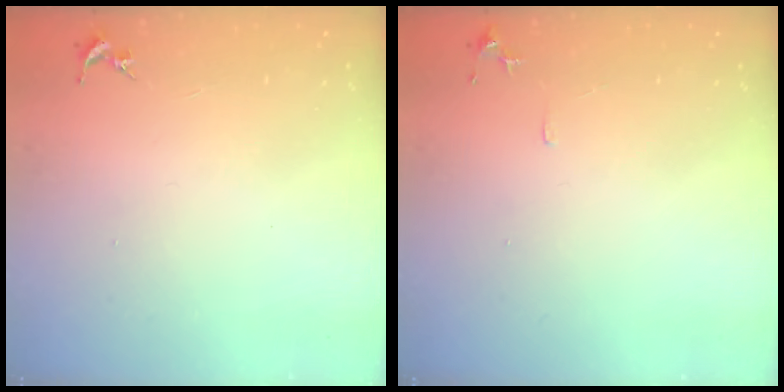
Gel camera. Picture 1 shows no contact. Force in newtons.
{"total": 5.7, "press": 5.6, "slide": 0.6}